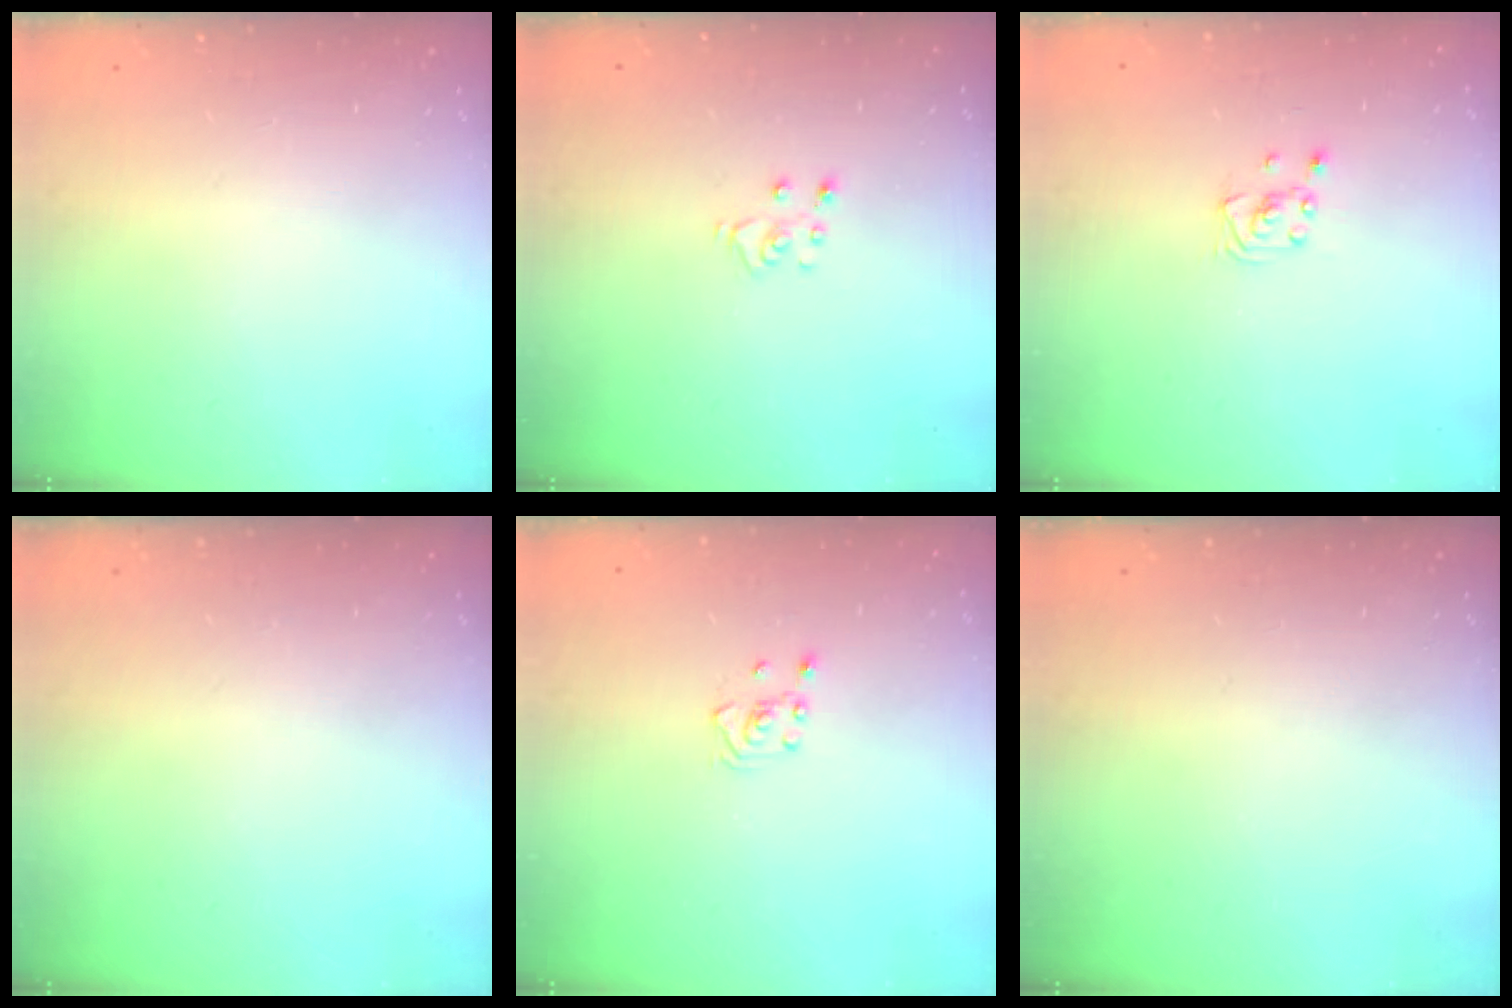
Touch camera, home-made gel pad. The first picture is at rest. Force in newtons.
{"total": 3.6, "press": 3.6, "slide": 0.2}
{"total": 2.0, "press": 2.0, "slide": 0.1}
{"total": 0.0}
{"total": 2.8, "press": 2.6, "slide": 1.1}
{"total": 0.0}